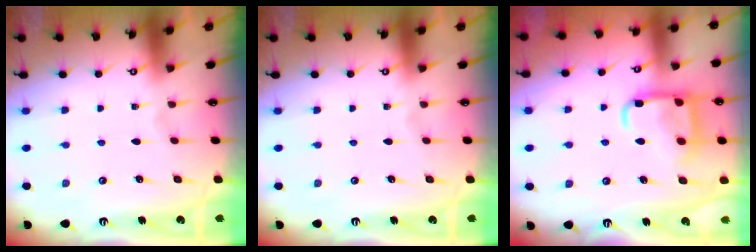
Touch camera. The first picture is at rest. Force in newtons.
{"total": 0.0}
{"total": 14.1, "press": 14.1, "slide": 1.3}